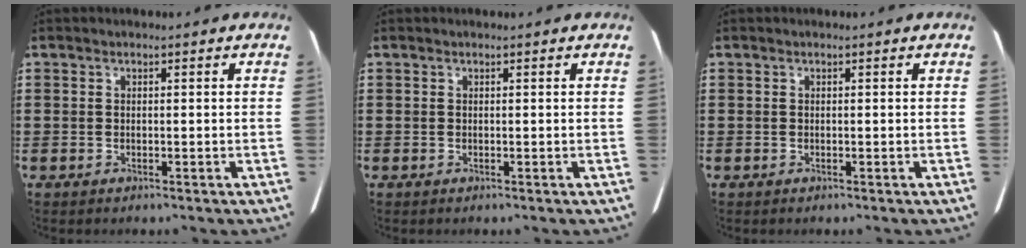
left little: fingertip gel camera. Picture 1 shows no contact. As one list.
[{"total": 0.0}, {"total": 0.0}]